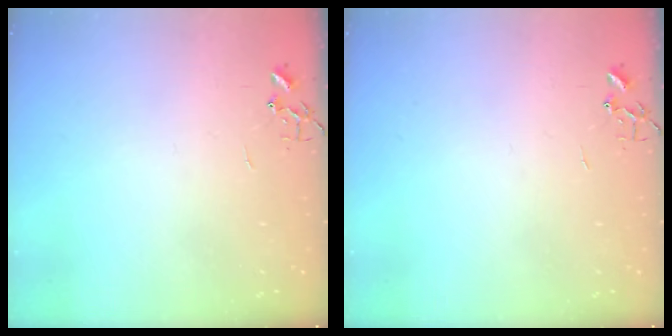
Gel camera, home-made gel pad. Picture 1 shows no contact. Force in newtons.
{"total": 0.0}